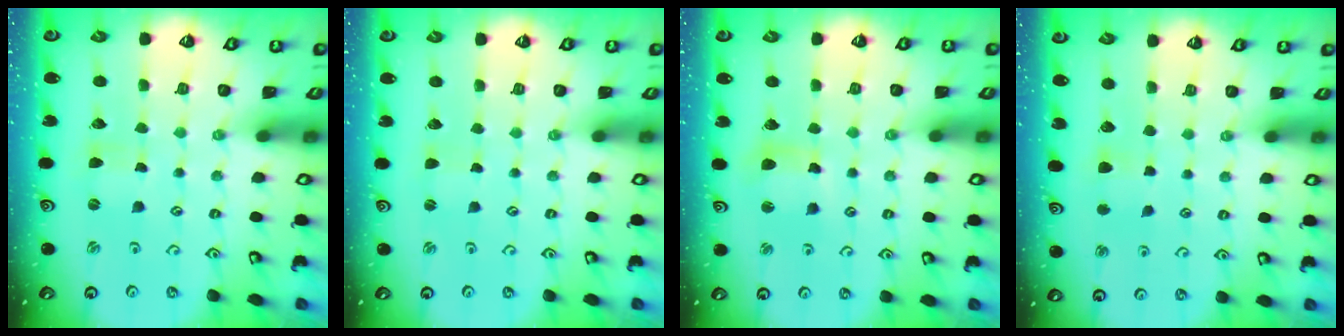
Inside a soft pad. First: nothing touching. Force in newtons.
{"total": 0.6, "press": 0.6, "slide": 0.0}
{"total": 7.4, "press": 7.3, "slide": 1.2}
{"total": 3.6, "press": 3.6, "slide": 0.7}